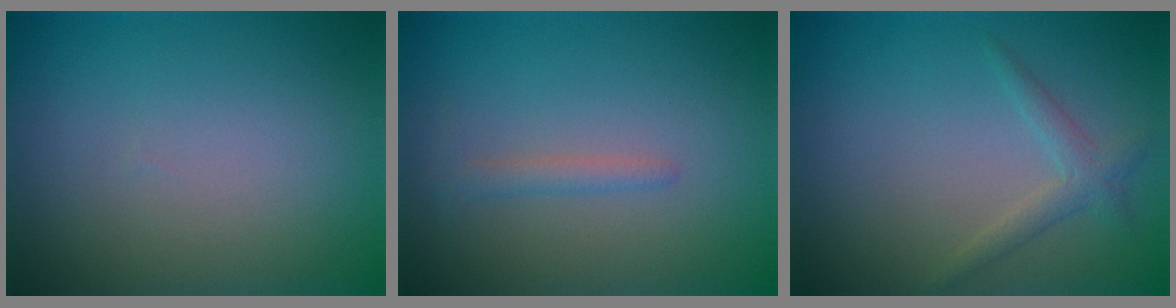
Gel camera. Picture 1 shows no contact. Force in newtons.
{"total": 1.3, "press": 1.3, "slide": 0.1}
{"total": 1.7, "press": 1.7, "slide": 0.1}